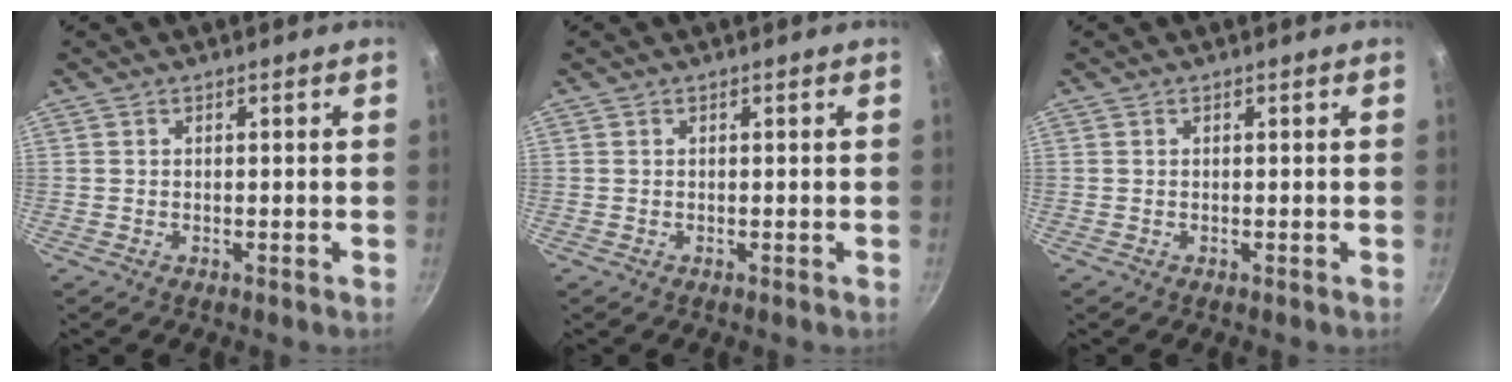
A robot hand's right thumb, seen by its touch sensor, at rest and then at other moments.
{"total": 0.0}
{"total": 0.0}